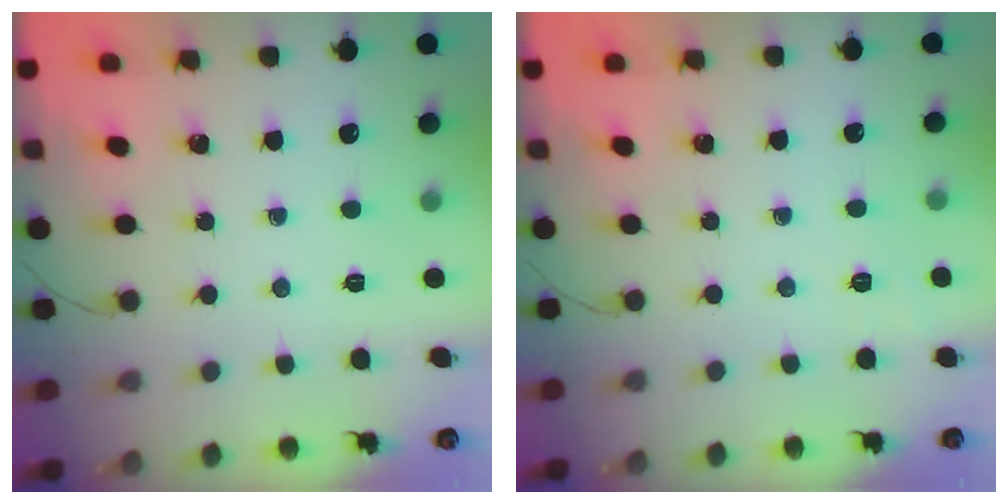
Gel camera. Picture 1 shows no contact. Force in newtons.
{"total": 1.8, "press": 0.1, "slide": 1.8}